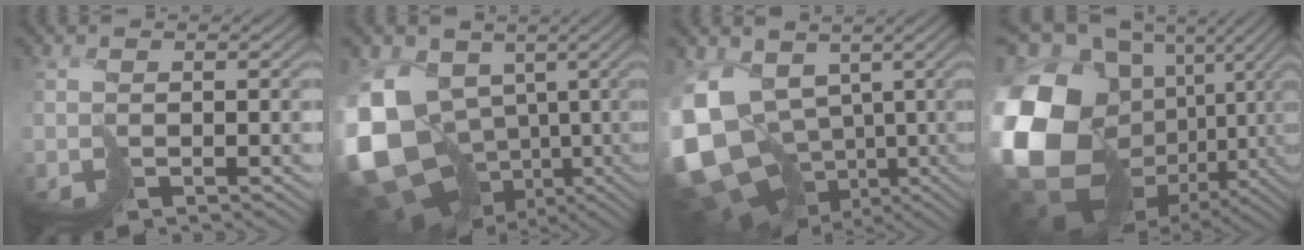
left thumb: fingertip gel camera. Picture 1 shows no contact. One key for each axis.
{"total": 18.2, "fx": -2.4, "fy": 15.0, "fz": 10.0, "tx": -0.236, "ty": -0.037, "tz": -0.026}
{"total": 16.5, "fx": -1.0, "fy": 13.5, "fz": 9.4, "tx": -0.229, "ty": -0.044, "tz": 0.017}
{"total": 21.0, "fx": 0.2, "fy": 17.7, "fz": 11.2, "tx": -0.302, "ty": -0.051, "tz": 0.015}